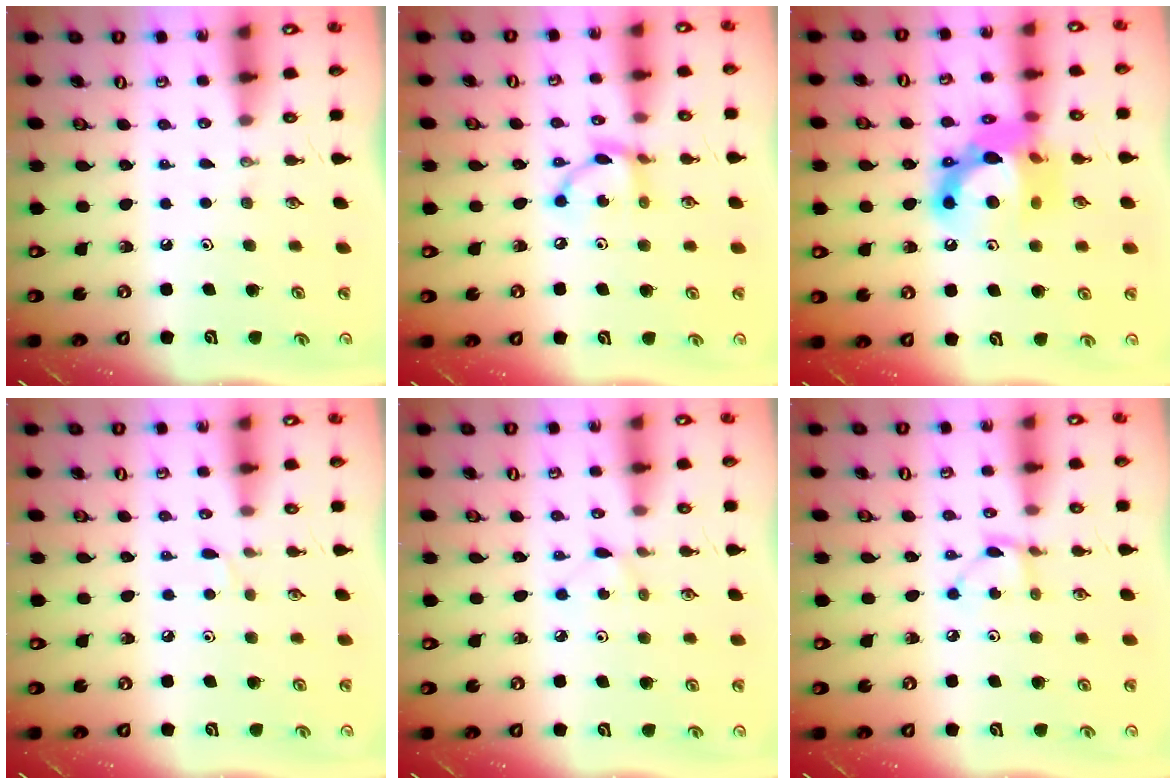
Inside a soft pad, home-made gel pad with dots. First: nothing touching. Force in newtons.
{"total": 8.5, "press": 8.5, "slide": 0.4}
{"total": 16.3, "press": 16.3, "slide": 1.2}
{"total": 3.2, "press": 3.2, "slide": 0.5}
{"total": 2.6, "press": 2.5, "slide": 0.3}
{"total": 2.9, "press": 2.9, "slide": 0.1}